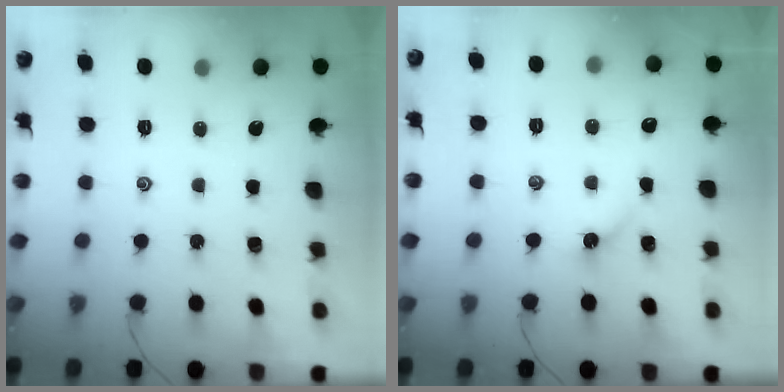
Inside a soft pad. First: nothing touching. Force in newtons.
{"total": 2.6, "press": 2.6, "slide": 0.4}